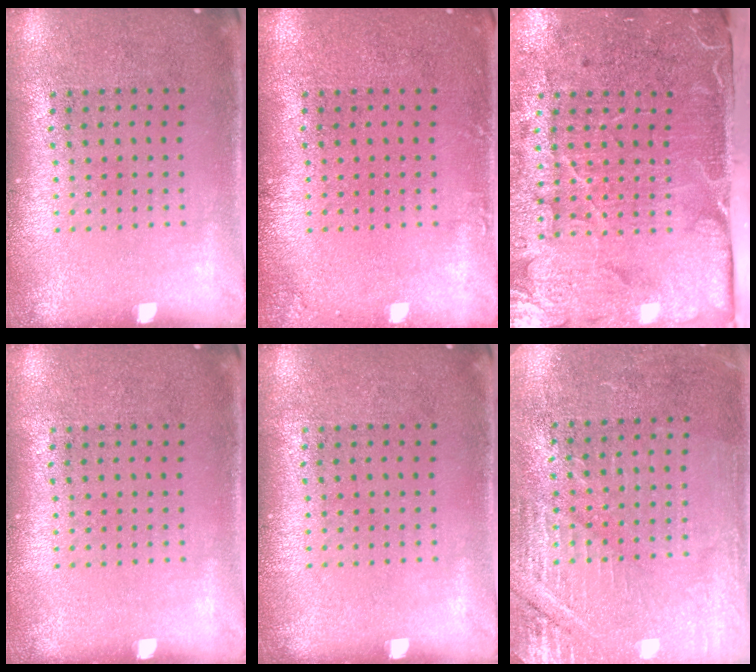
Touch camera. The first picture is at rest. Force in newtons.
{"total": 1.0, "press": 1.0, "slide": 0.2}
{"total": 5.0, "press": 4.0, "slide": 3.0}
{"total": 0.0}
{"total": 0.0}
{"total": 2.8, "press": 2.8, "slide": 0.4}